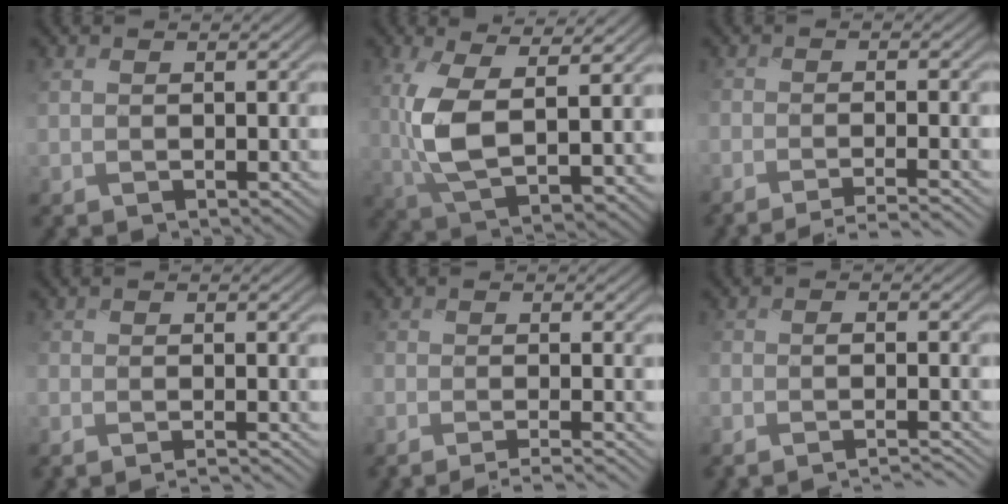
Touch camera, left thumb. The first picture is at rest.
{"total": 9.8, "force": [2.6, 3.7, 8.7], "torque": [-0.191, -0.005, 0.052]}
{"total": 4.8, "force": [-3.8, 0.8, 2.8], "torque": [-0.041, 0.003, -0.061]}
{"total": 3.8, "force": [-3.1, 0.8, 1.9], "torque": [-0.029, -0.003, -0.044]}
{"total": 4.5, "force": [-3.5, 0.7, 2.7], "torque": [-0.039, 0.000, -0.056]}
{"total": 6.0, "force": [-5.2, 1.1, 2.8], "torque": [-0.040, 0.005, -0.072]}